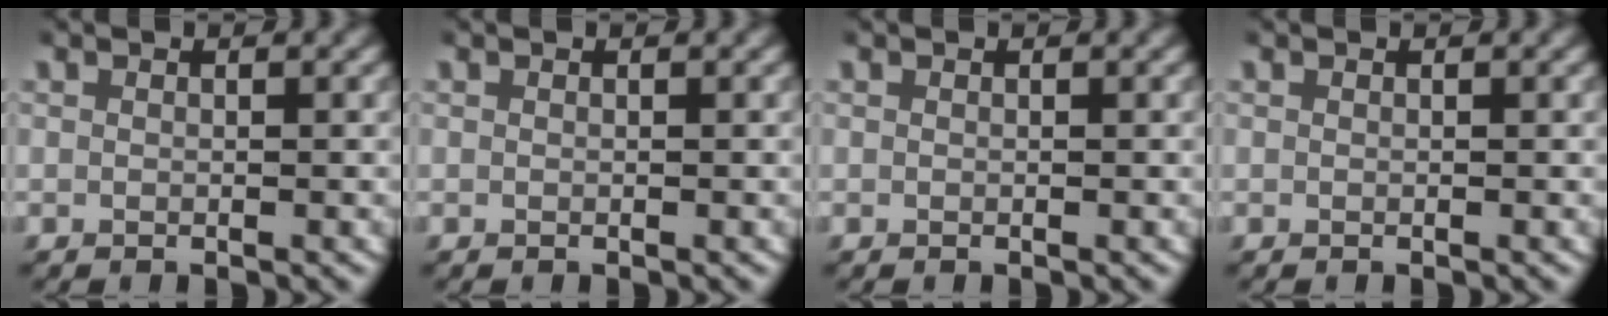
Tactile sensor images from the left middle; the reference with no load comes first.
{"total": 0.0}
{"total": 0.0}
{"total": 0.0}